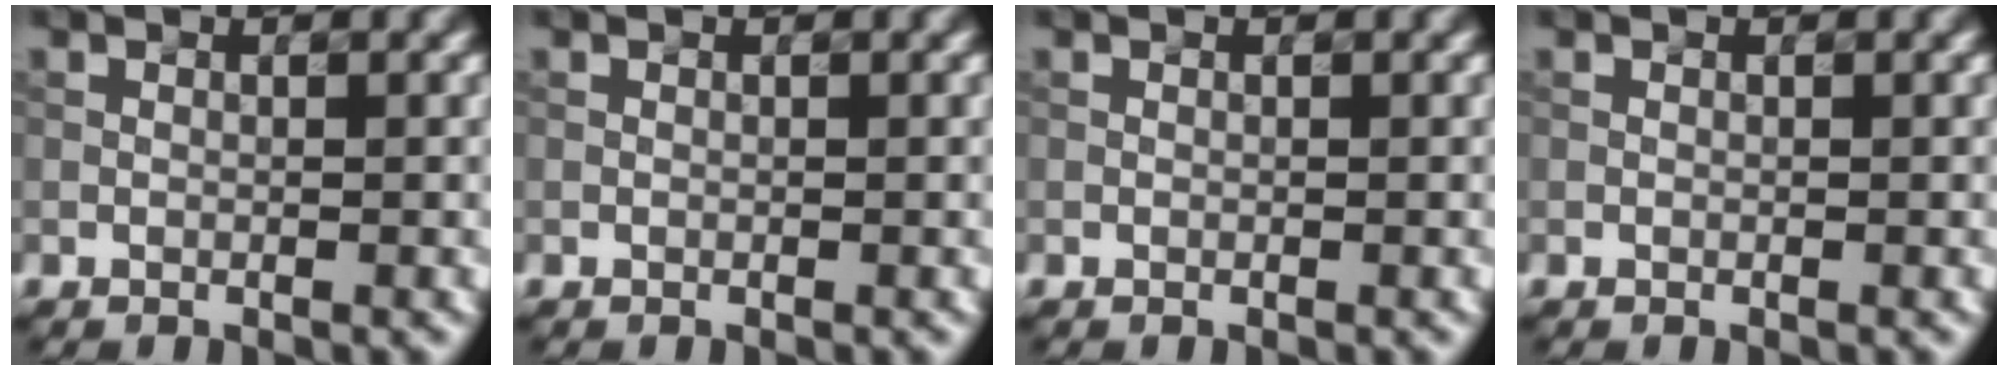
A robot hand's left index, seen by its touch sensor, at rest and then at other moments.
{"total": 0.0}
{"total": 0.0}
{"total": 0.0}